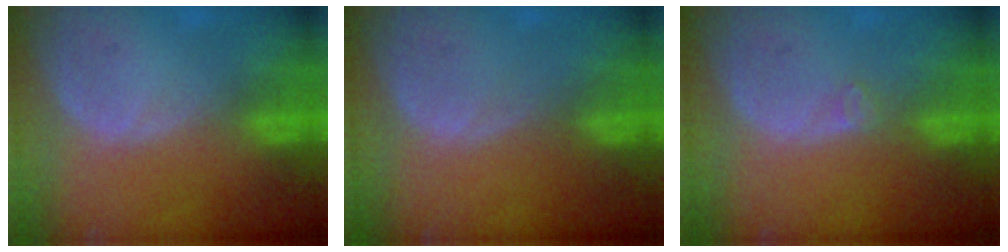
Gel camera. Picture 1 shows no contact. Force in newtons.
{"total": 0.0}
{"total": 1.1, "press": 1.0, "slide": 0.2}